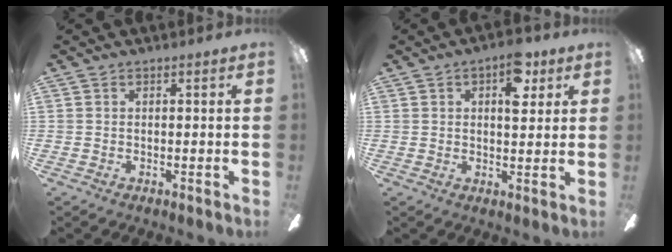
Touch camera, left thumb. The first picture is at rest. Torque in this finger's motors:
{"motor_torque": [0.15, 0.12, -0.29, 0.11, 0.09]}